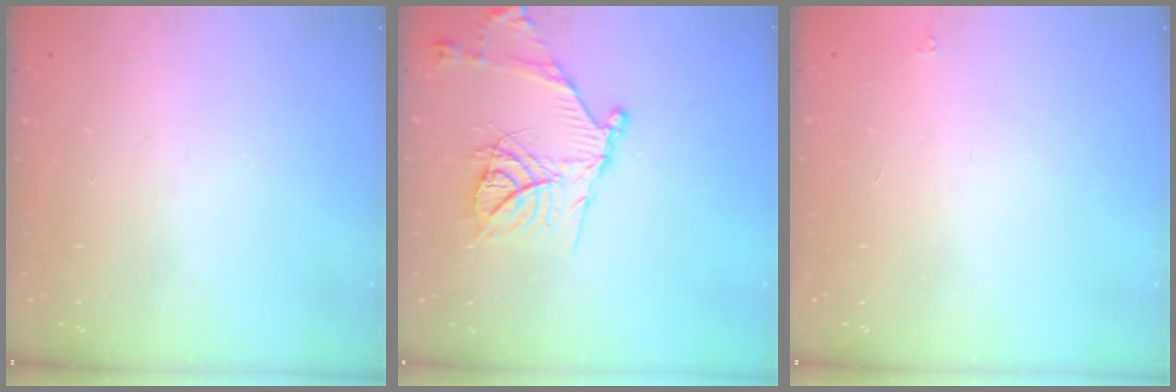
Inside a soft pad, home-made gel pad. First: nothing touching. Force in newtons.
{"total": 18.9, "press": 18.8, "slide": 1.9}
{"total": 1.6, "press": 1.5, "slide": 0.2}